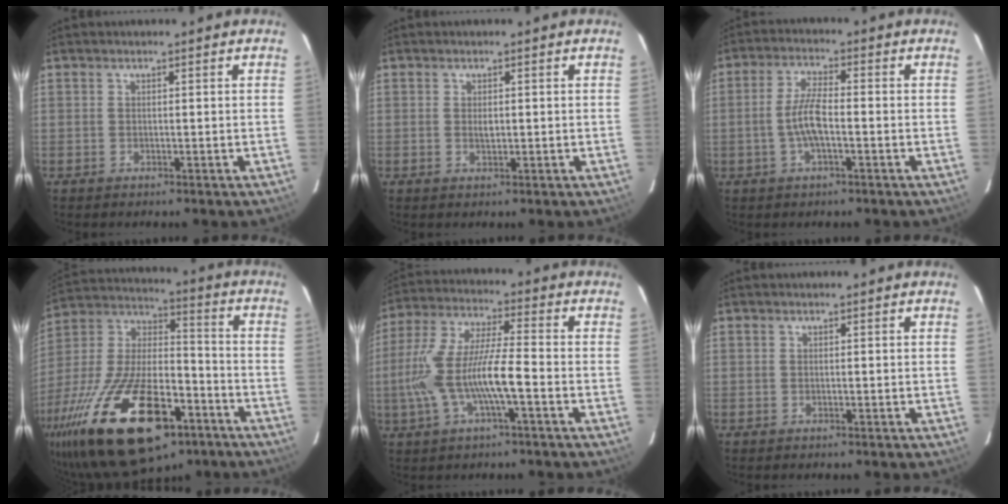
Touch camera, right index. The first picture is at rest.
{"total": 1.4, "force": [0.1, 0.9, 1.1], "torque": [-0.020, 0.001, 0.002]}
{"total": 6.1, "force": [-1.5, 1.6, 5.7], "torque": [-0.116, 0.006, -0.029]}
{"total": 31.9, "force": [-17.2, 13.9, 23.0], "torque": [-0.458, -0.028, -0.280]}
{"total": 13.4, "force": [-3.7, 2.3, 12.7], "torque": [-0.263, -0.001, -0.066]}
{"total": 0.0}